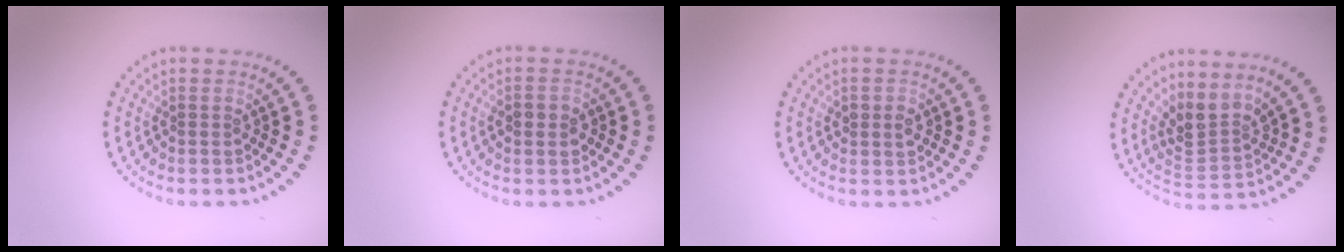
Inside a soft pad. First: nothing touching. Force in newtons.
{"total": 1.8, "press": 1.8, "slide": 0.1}
{"total": 1.6, "press": 1.5, "slide": 0.3}
{"total": 3.2, "press": 2.2, "slide": 2.4}